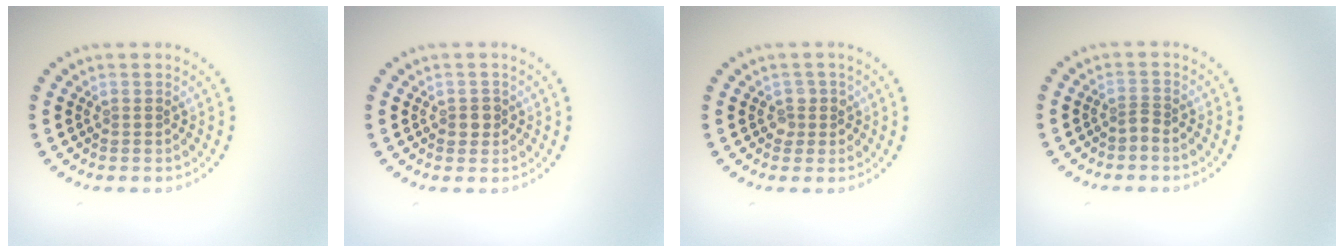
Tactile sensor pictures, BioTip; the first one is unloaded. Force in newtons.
{"total": 1.2, "press": 1.1, "slide": 0.5}
{"total": 1.4, "press": 1.3, "slide": 0.6}
{"total": 0.7, "press": 0.3, "slide": 0.6}